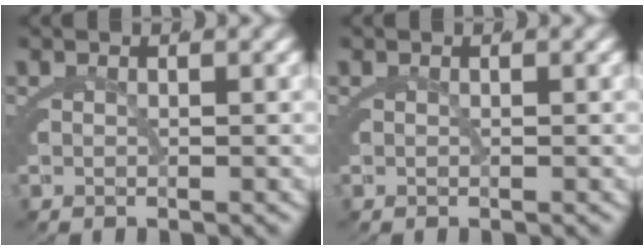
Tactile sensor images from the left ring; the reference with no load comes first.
{"total": 0.0}